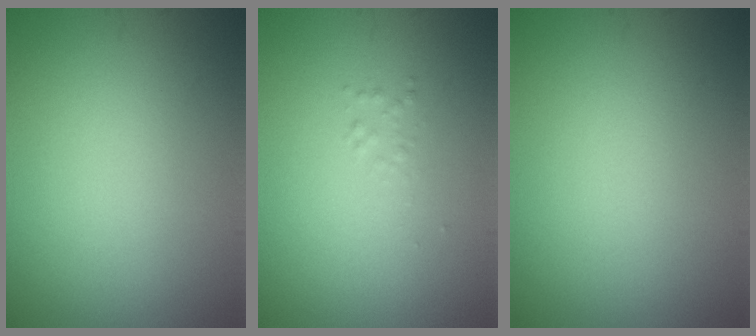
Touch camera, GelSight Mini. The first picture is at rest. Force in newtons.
{"total": 0.7, "press": 0.7, "slide": 0.0}
{"total": 0.0}